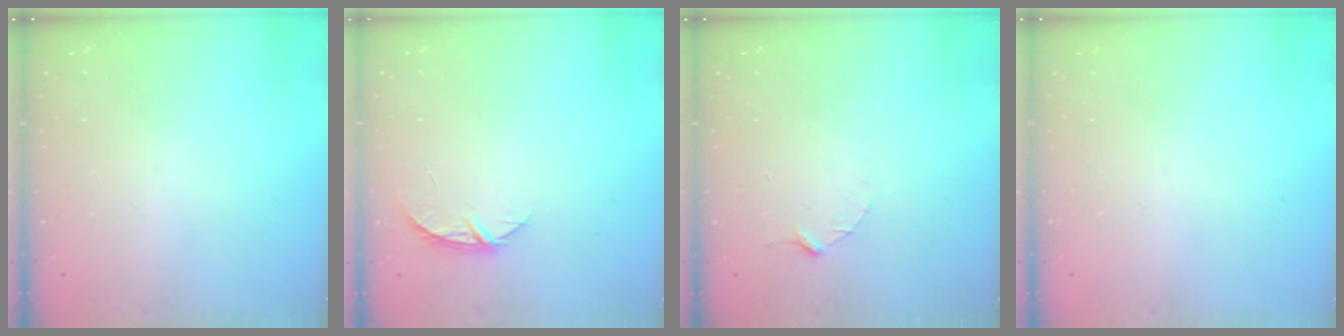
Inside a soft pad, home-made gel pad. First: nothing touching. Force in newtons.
{"total": 4.6, "press": 4.6, "slide": 0.5}
{"total": 2.9, "press": 2.9, "slide": 0.3}
{"total": 0.0}